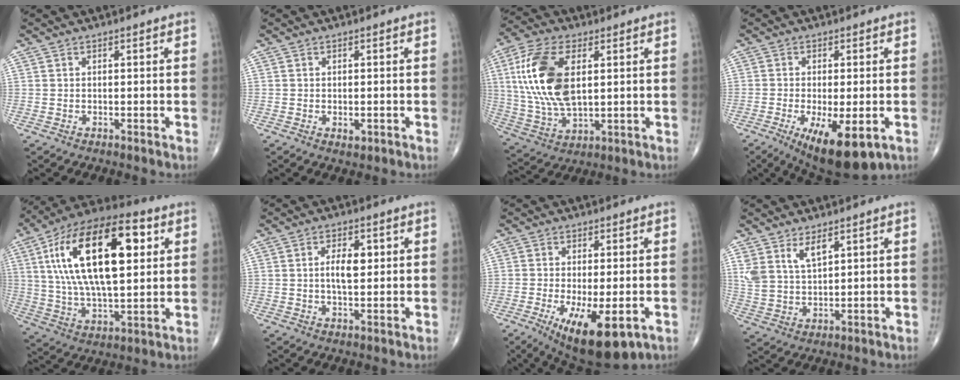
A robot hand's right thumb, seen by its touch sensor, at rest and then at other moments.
{"total": 1.4, "force": [-0.5, 0.7, 1.1], "torque": [-0.014, -0.003, -0.003]}
{"total": 17.2, "force": [3.6, 8.7, 14.4], "torque": [-0.301, -0.006, 0.072]}
{"total": 12.0, "force": [-4.9, 4.0, 10.2], "torque": [-0.165, -0.017, -0.067]}
{"total": 26.7, "force": [7.2, 11.7, 22.8], "torque": [-0.406, 0.002, 0.116]}
{"total": 5.4, "force": [1.0, 2.5, 4.7], "torque": [-0.076, -0.003, 0.017]}
{"total": 12.9, "force": [-5.0, 4.5, 11.0], "torque": [-0.183, -0.020, -0.066]}
{"total": 6.1, "force": [3.6, 2.6, 4.2], "torque": [-0.079, -0.020, 0.080]}